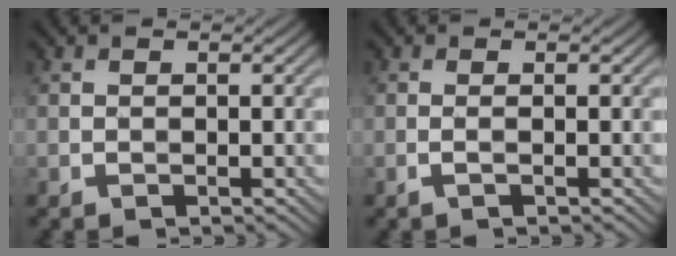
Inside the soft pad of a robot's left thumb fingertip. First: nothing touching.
{"total": 1.0, "force": [-0.2, 0.0, 0.9], "torque": [-0.020, 0.003, -0.008]}